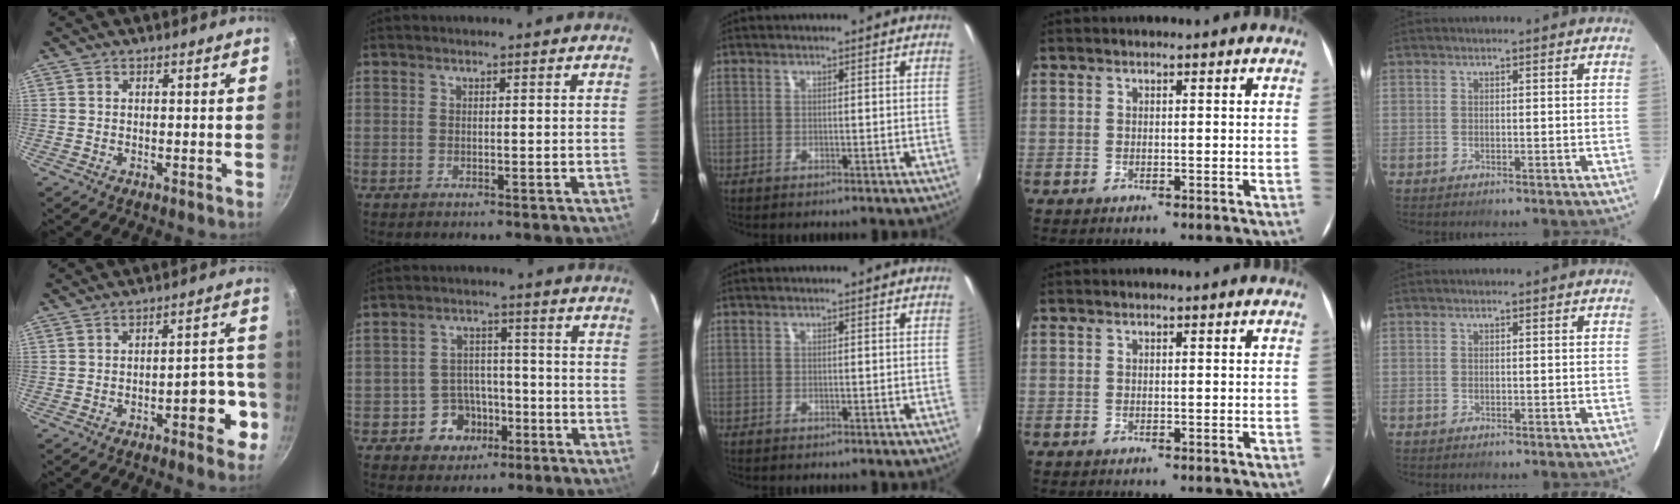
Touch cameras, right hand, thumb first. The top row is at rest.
{"thumb": {"total": 9.3, "force": [-4.2, 3.8, 7.3], "torque": [-0.066, 0.048, -0.049]}, "index": {"total": 7.3, "force": [-3.6, 6.2, 1.8], "torque": [-0.051, 0.024, -0.044]}}